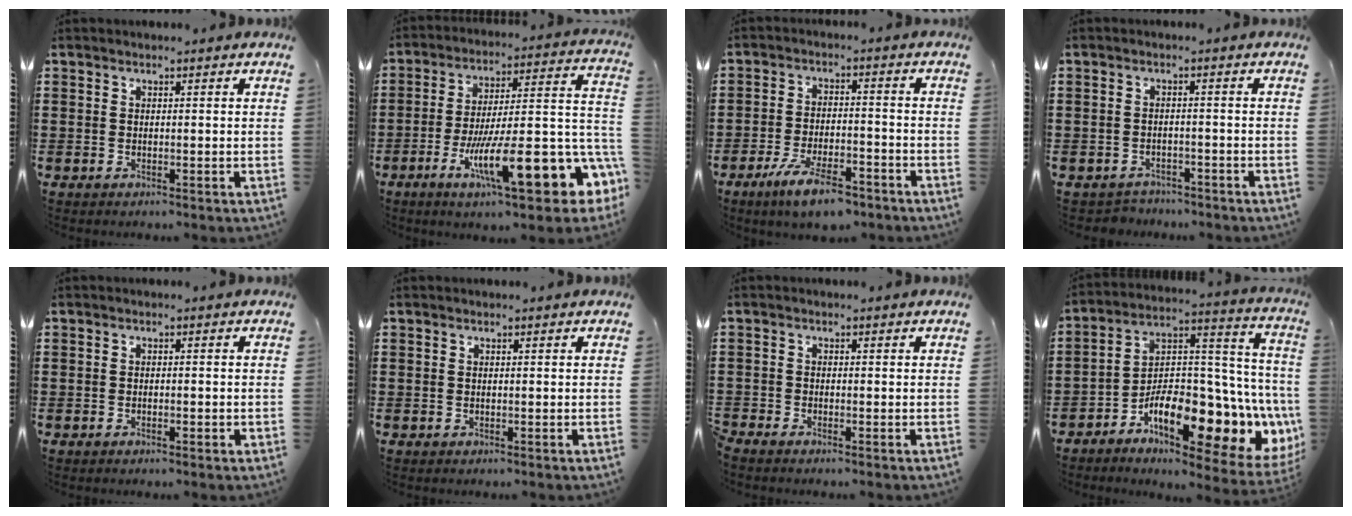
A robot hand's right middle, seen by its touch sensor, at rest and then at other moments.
{"total": 17.6, "force": [-6.7, 4.5, 15.7], "torque": [-0.242, -0.010, -0.097]}
{"total": 7.5, "force": [-5.6, 1.8, 4.7], "torque": [-0.099, -0.002, -0.105]}
{"total": 2.2, "force": [-2.1, 0.5, -0.2], "torque": [-0.005, -0.001, -0.047]}
{"total": 0.8, "force": [-0.6, 0.1, 0.6], "torque": [-0.014, -0.006, -0.009]}
{"total": 0.0}
{"total": 0.9, "force": [-0.9, 0.0, 0.2], "torque": [-0.005, 0.000, -0.017]}
{"total": 13.2, "force": [-6.6, 4.9, 10.3], "torque": [-0.181, -0.022, -0.115]}